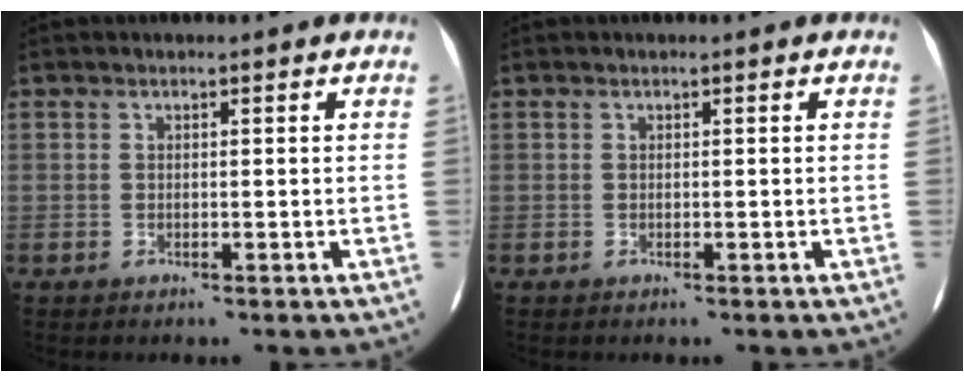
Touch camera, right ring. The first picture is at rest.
{"total": 0.0}